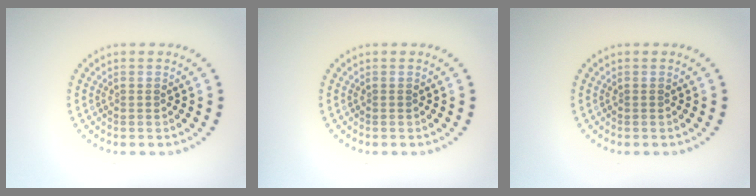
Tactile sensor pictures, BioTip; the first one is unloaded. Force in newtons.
{"total": 0.0}
{"total": 0.0}